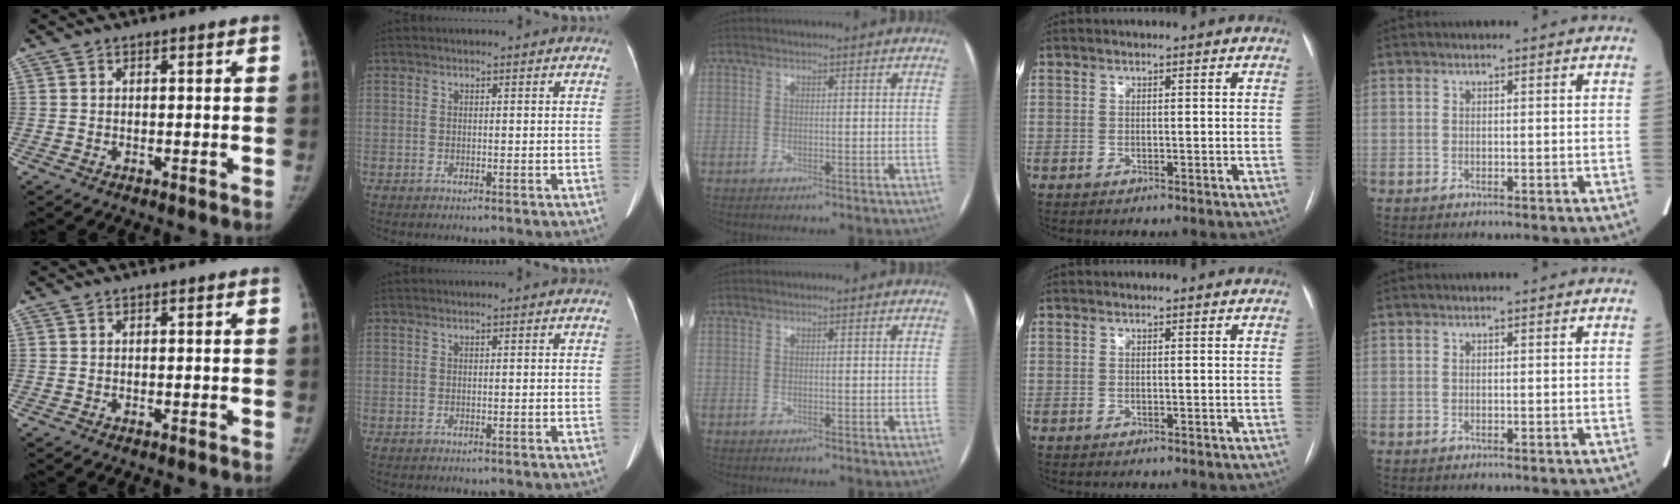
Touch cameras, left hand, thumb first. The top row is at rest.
{}